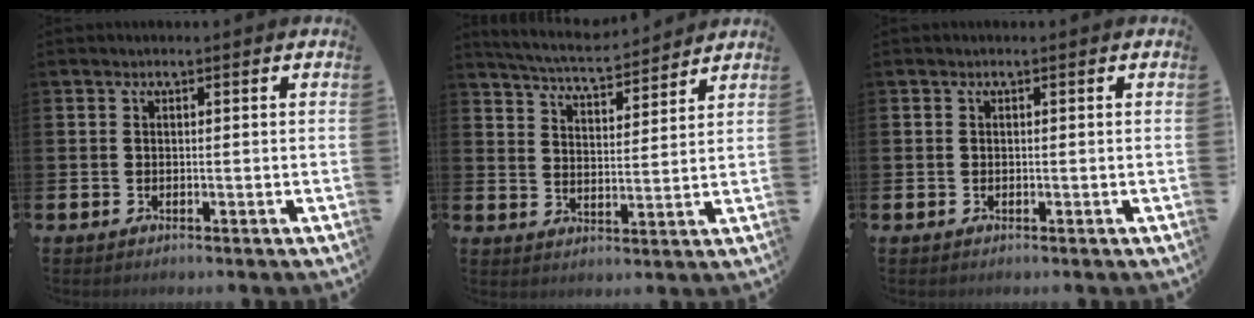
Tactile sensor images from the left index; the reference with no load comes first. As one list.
[{"total": 5.6, "force": [5.5, 0.5, 1.0], "torque": [-0.045, -0.034, 0.096]}, {"total": 0.0}]